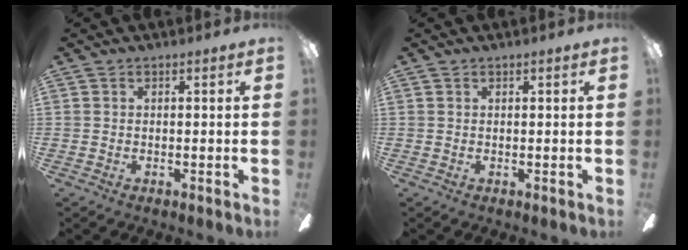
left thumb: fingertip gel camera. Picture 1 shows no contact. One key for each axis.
{"total": 0.0}